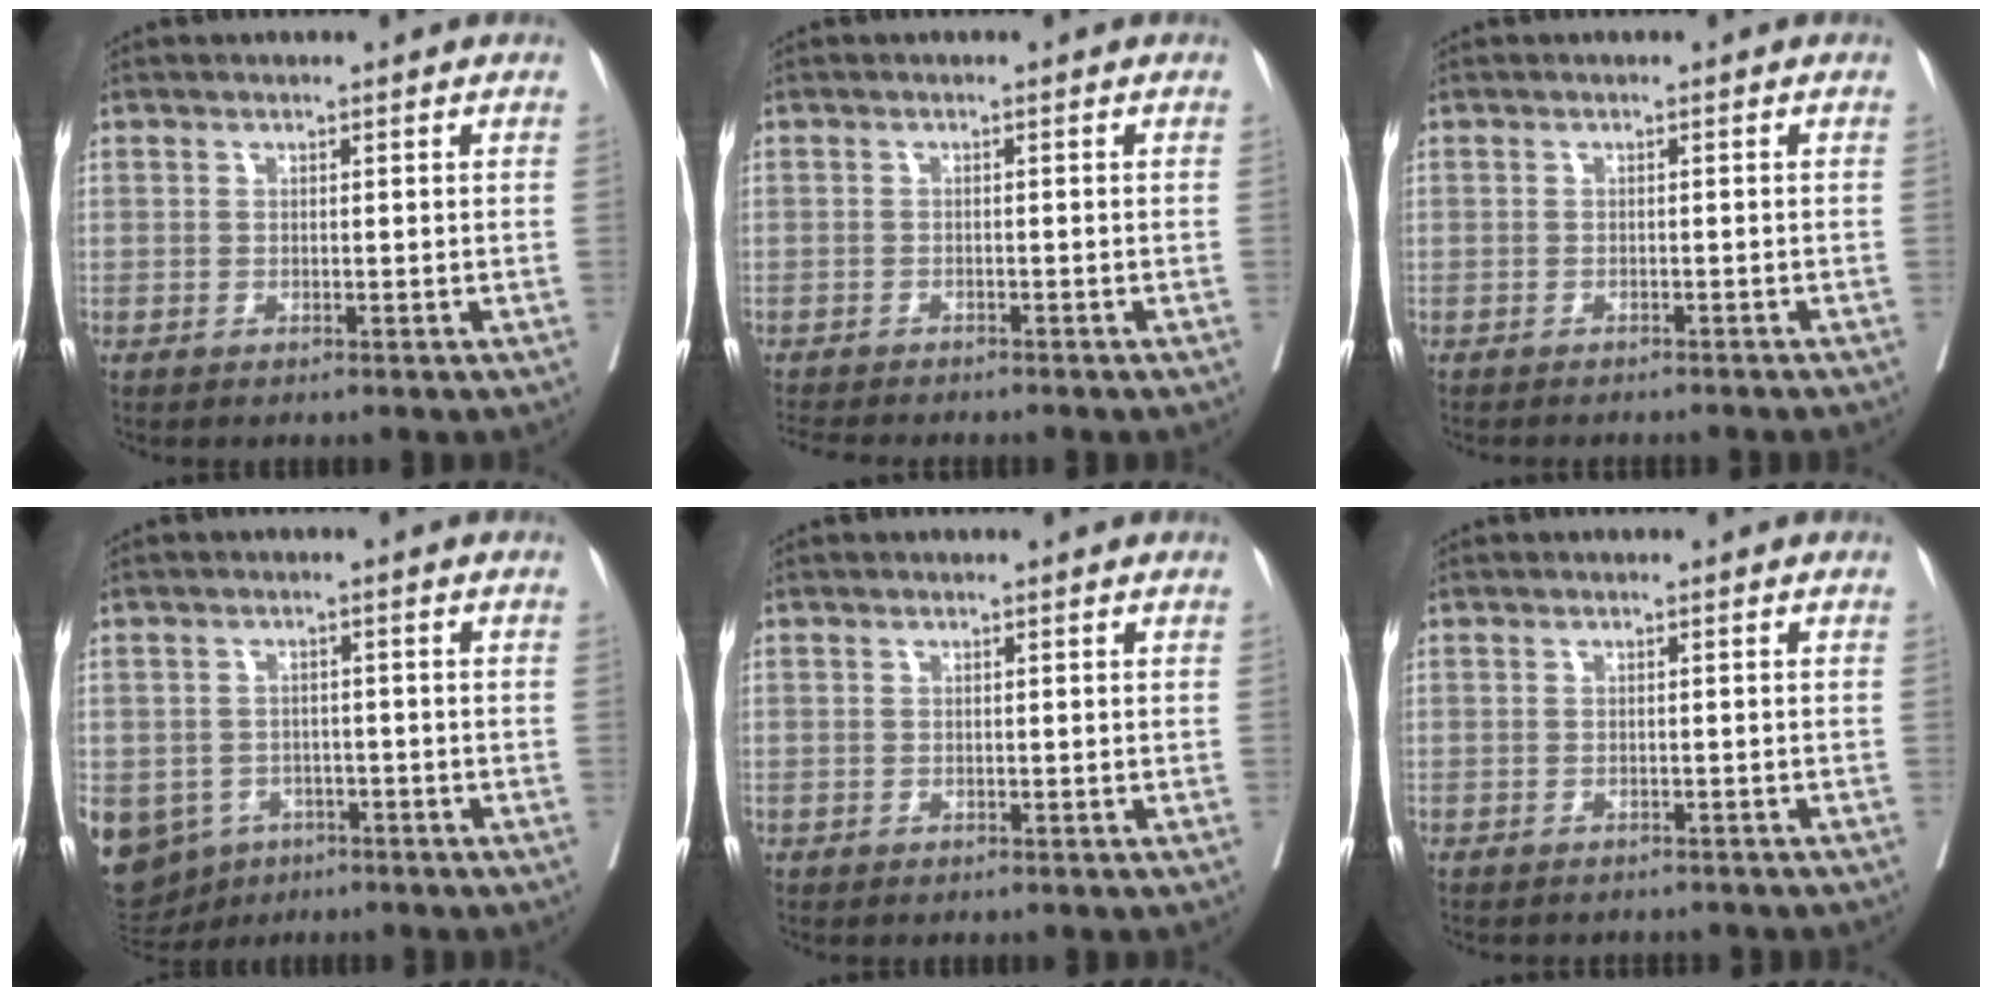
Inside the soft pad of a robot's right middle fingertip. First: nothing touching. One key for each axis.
{"total": 6.1, "fx": -5.6, "fy": 0.8, "fz": 2.4, "tx": -0.034, "ty": -0.008, "tz": -0.085}
{"total": 6.8, "fx": -6.2, "fy": 0.8, "fz": 2.5, "tx": -0.025, "ty": -0.009, "tz": -0.074}
{"total": 15.9, "fx": -7.2, "fy": 13.0, "fz": 5.8, "tx": -0.176, "ty": 0.003, "tz": -0.092}
{"total": 0.6, "fx": -0.2, "fy": 0.6, "fz": -0.1, "tx": 0.004, "ty": 0.007, "tz": -0.007}
{"total": 5.4, "fx": -5.0, "fy": 1.7, "fz": 1.5, "tx": -0.018, "ty": -0.001, "tz": -0.056}